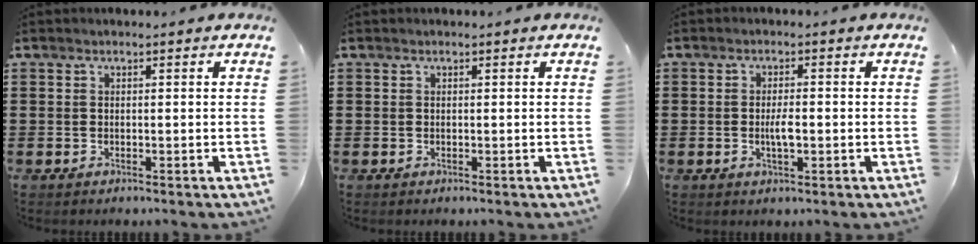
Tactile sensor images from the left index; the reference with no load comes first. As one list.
[{"total": 0.0}, {"total": 2.9, "force": [-0.3, 0.7, 2.8], "torque": [-0.050, -0.001, -0.005]}]